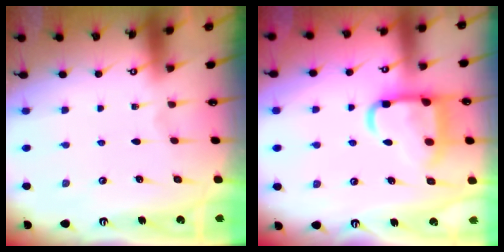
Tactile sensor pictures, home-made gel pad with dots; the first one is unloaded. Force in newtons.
{"total": 13.5, "press": 13.4, "slide": 1.1}